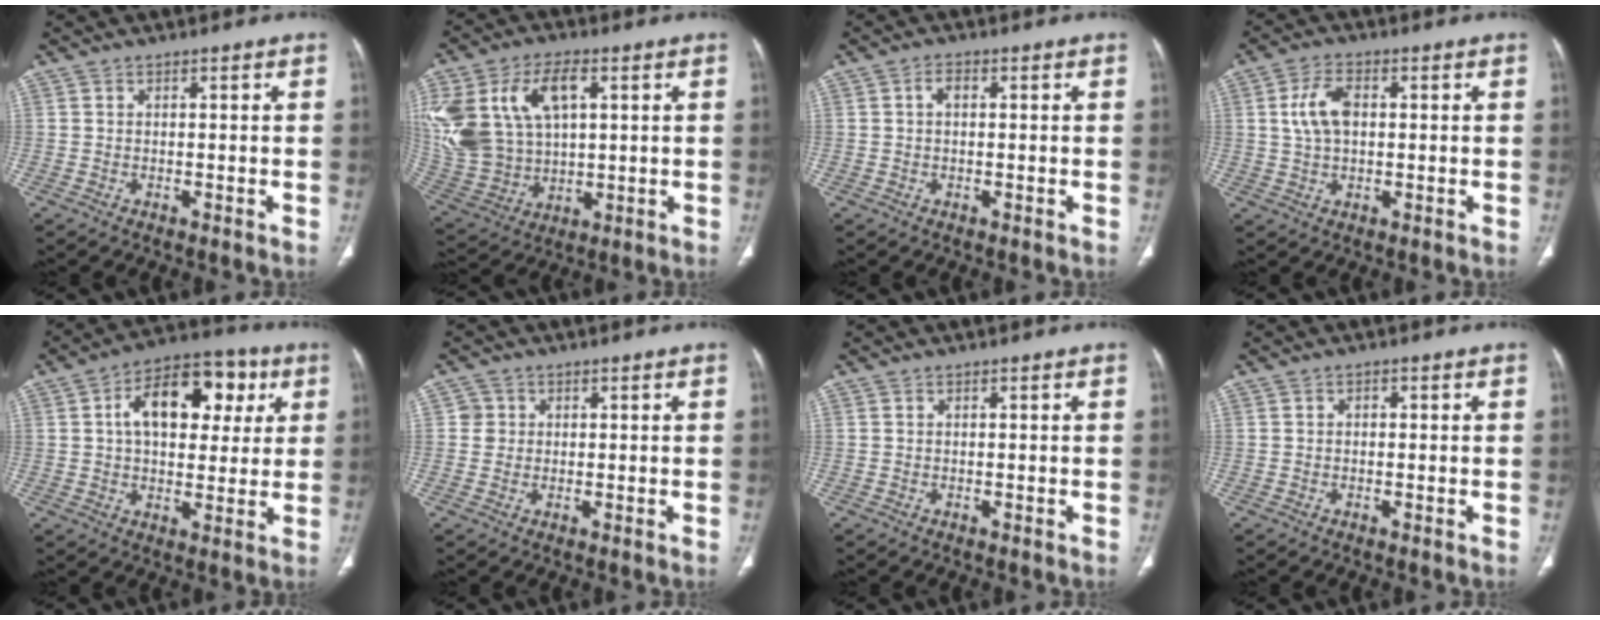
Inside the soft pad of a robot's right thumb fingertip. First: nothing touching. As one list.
[{"total": 21.7, "force": [6.3, 13.9, 15.4], "torque": [-0.333, 0.006, 0.132]}, {"total": 1.9, "force": [0.2, 1.1, 1.5], "torque": [-0.026, 0.009, 0.002]}, {"total": 6.7, "force": [1.1, 3.9, 5.3], "torque": [-0.106, 0.009, 0.020]}, {"total": 16.6, "force": [4.6, 10.1, 12.4], "torque": [-0.149, 0.016, 0.065]}, {"total": 2.2, "force": [0.4, 2.2, 0.1], "torque": [0.012, 0.004, 0.003]}, {"total": 0.0}, {"total": 0.8, "force": [0.1, 0.6, 0.5], "torque": [-0.003, 0.002, -0.003]}]